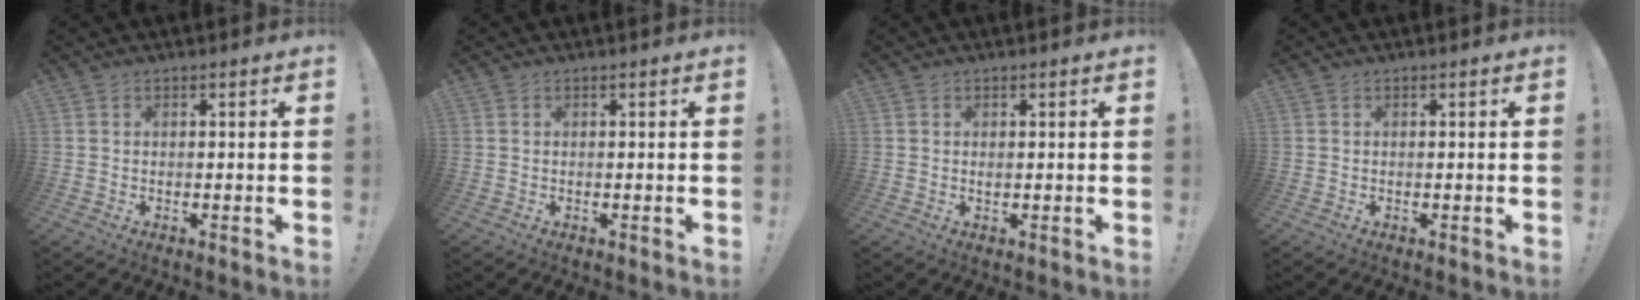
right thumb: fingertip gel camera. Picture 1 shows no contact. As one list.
[{"total": 0.0}, {"total": 0.6, "force": [0.2, 0.2, 0.5], "torque": [-0.003, -0.003, 0.003]}, {"total": 0.0}]